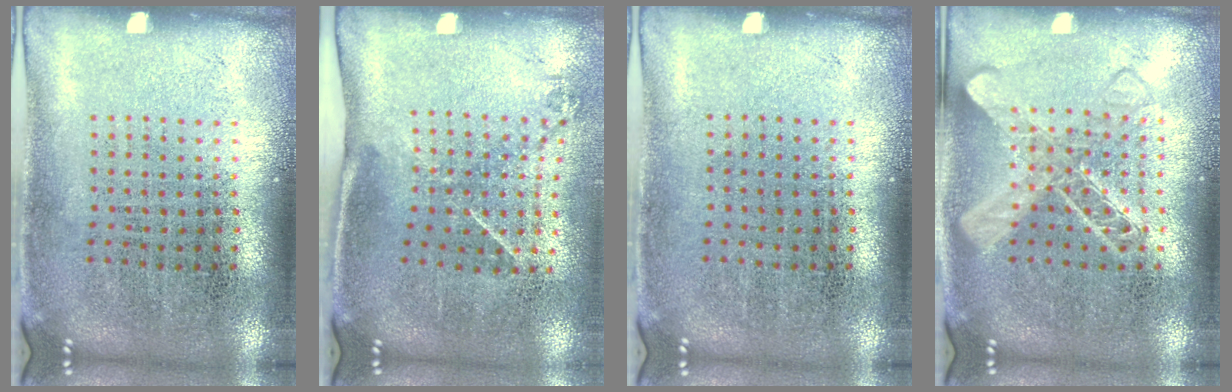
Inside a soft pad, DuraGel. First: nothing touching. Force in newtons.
{"total": 1.4, "press": 0.9, "slide": 1.0}
{"total": 0.0}
{"total": 2.8, "press": 2.7, "slide": 0.5}